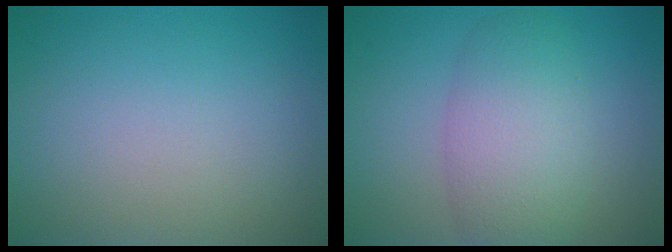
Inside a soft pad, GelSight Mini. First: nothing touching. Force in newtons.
{"total": 5.5, "press": 5.5, "slide": 0.1}